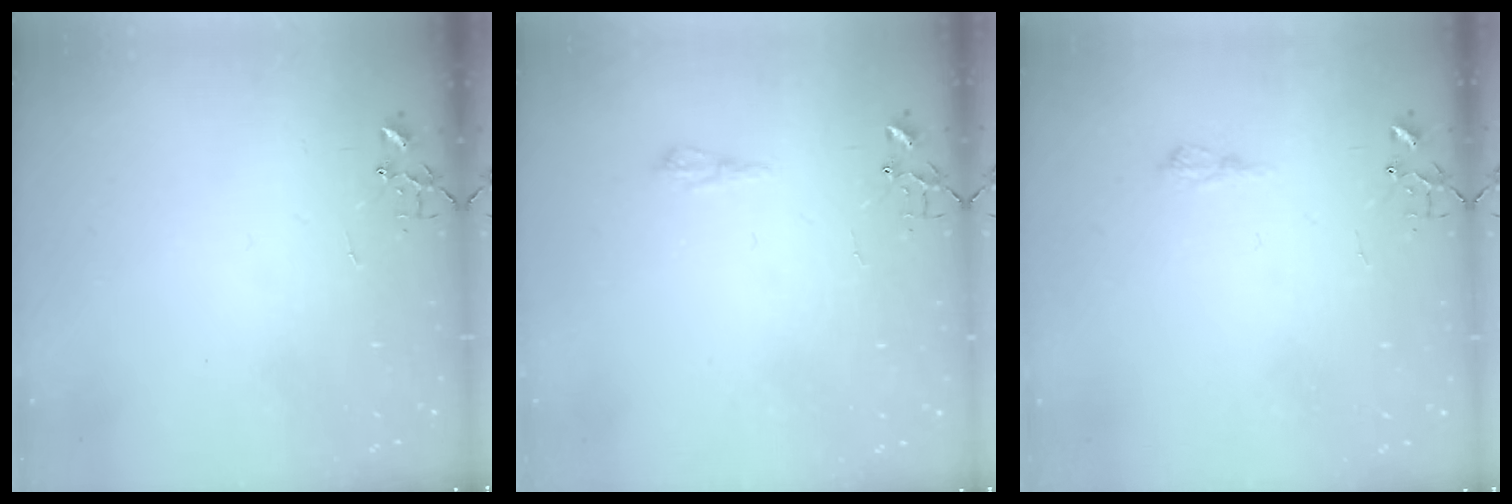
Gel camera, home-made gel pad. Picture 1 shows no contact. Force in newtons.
{"total": 6.1, "press": 6.1, "slide": 0.7}
{"total": 6.5, "press": 6.5, "slide": 0.9}